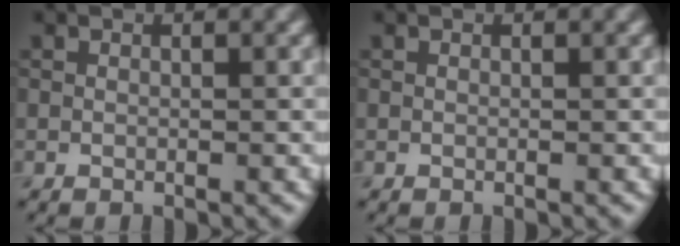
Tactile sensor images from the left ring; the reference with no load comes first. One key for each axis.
{"total": 0.0}